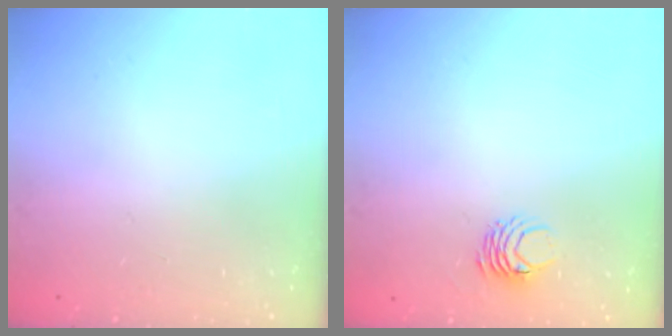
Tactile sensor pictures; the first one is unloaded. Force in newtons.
{"total": 4.2, "press": 4.2, "slide": 0.4}